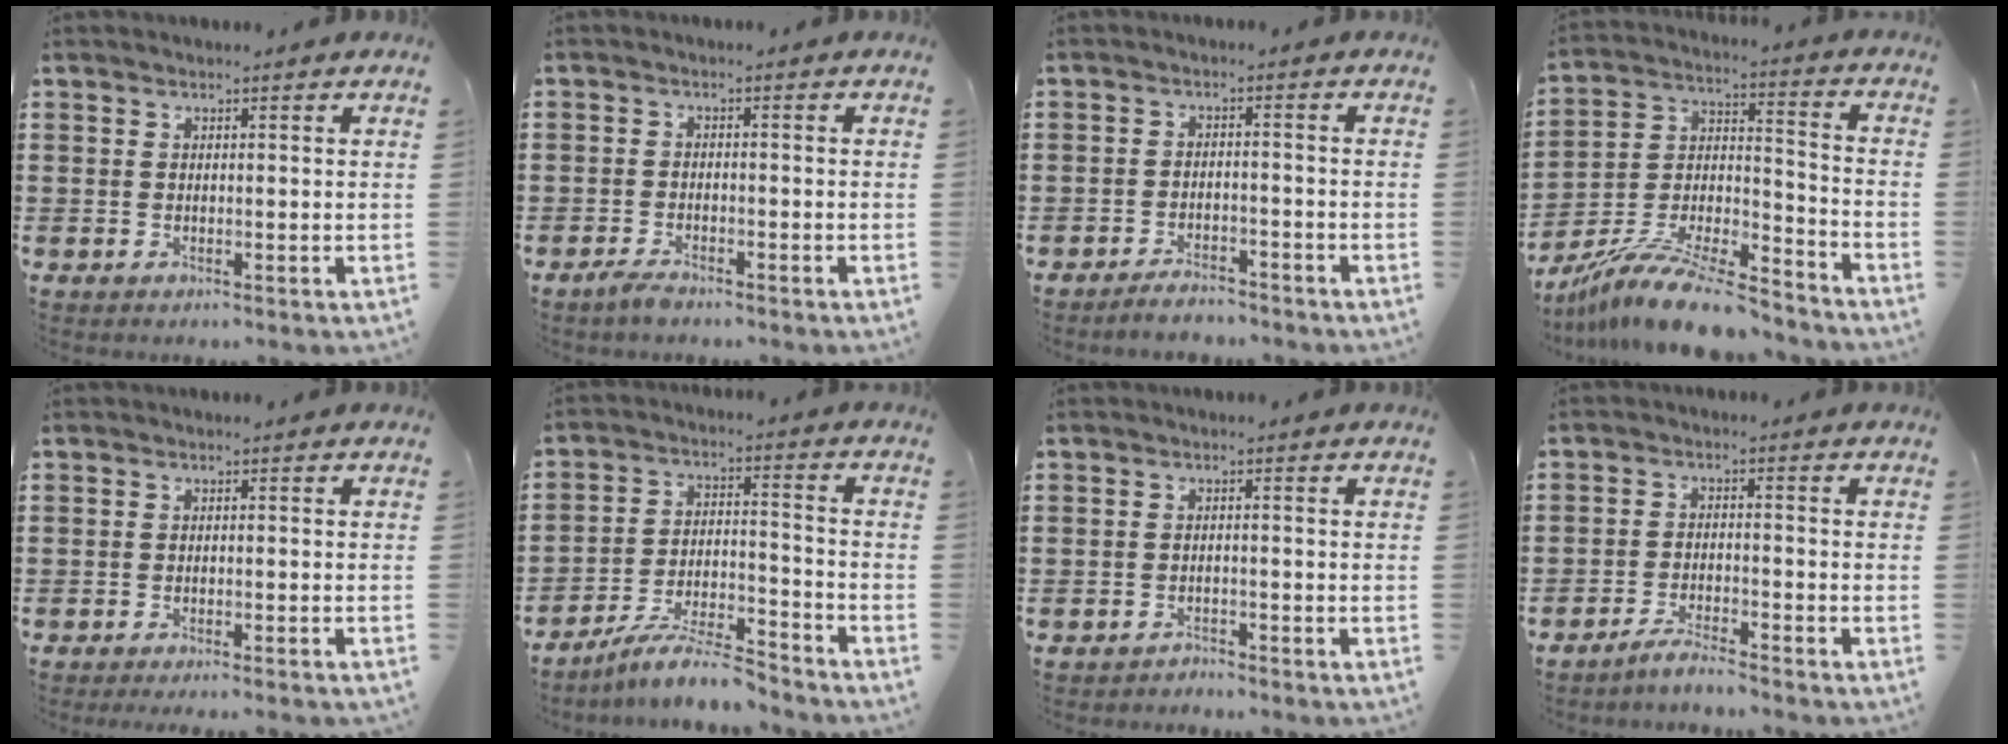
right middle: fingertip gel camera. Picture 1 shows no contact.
{"total": 1.9, "force": [-1.7, 0.6, 0.8], "torque": [-0.026, 0.000, -0.034]}
{"total": 2.9, "force": [-2.8, 0.4, 0.5], "torque": [-0.012, 0.001, -0.058]}
{"total": 13.3, "force": [-11.8, 1.4, 6.1], "torque": [-0.105, 0.032, -0.223]}
{"total": 1.0, "force": [-0.9, -0.3, 0.4], "torque": [-0.007, -0.002, -0.017]}
{"total": 8.2, "force": [-7.4, 0.8, 3.4], "torque": [-0.063, 0.011, -0.142]}
{"total": 1.3, "force": [-1.3, 0.1, 0.0], "torque": [-0.004, 0.001, -0.029]}
{"total": 3.1, "force": [-3.0, 0.1, 0.6], "torque": [-0.019, 0.000, -0.063]}